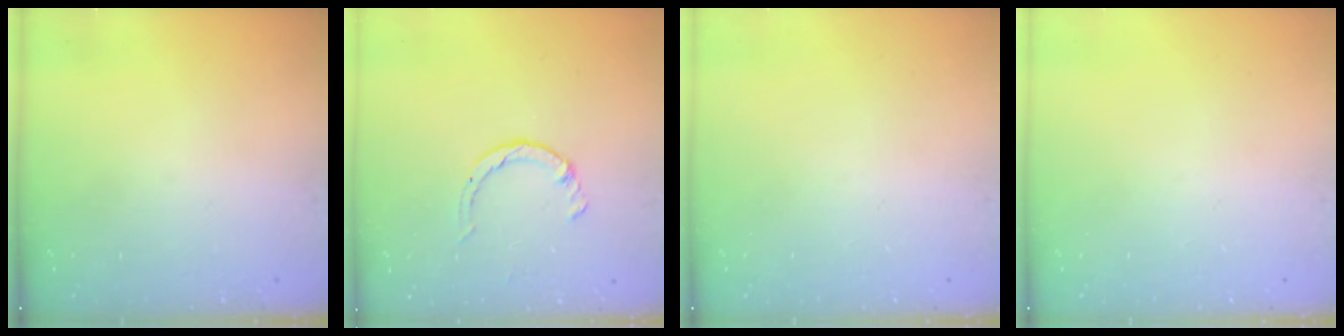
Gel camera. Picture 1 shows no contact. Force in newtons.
{"total": 2.6, "press": 2.6, "slide": 0.4}
{"total": 0.0}
{"total": 0.0}